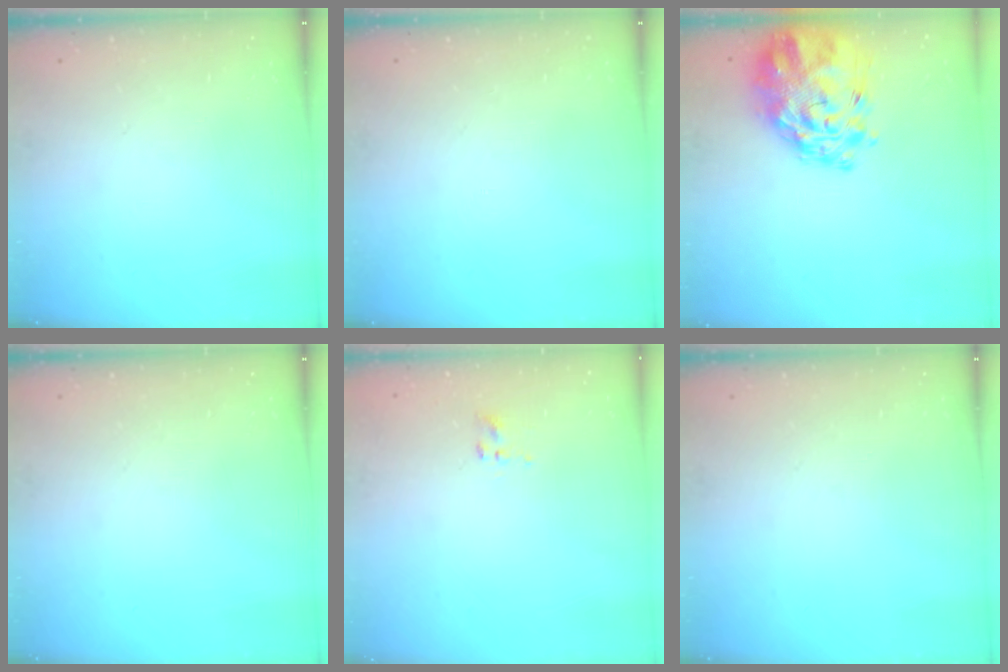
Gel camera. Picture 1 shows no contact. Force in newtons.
{"total": 0.0}
{"total": 12.6, "press": 11.7, "slide": 4.7}
{"total": 0.0}
{"total": 1.8, "press": 1.5, "slide": 0.9}
{"total": 0.0}